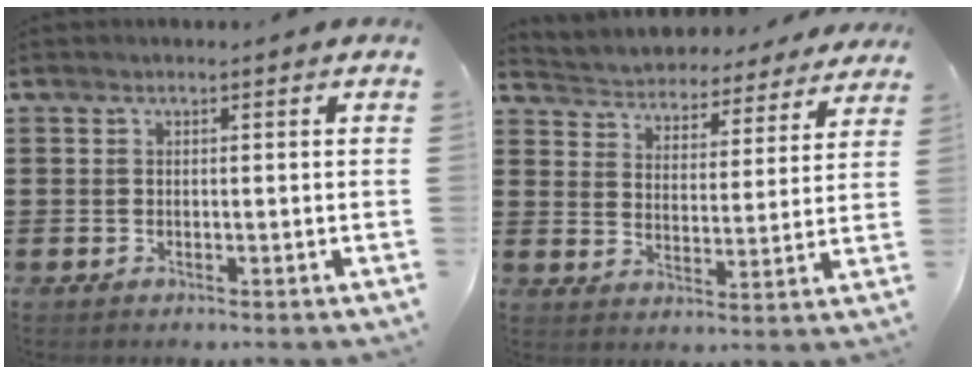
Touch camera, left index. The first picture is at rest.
{"total": 3.7, "force": [3.6, 0.4, -0.7], "torque": [-0.015, -0.034, 0.055]}